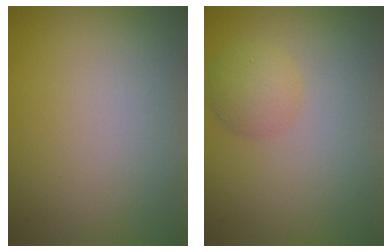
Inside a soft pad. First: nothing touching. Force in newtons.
{"total": 2.4, "press": 2.4, "slide": 0.1}